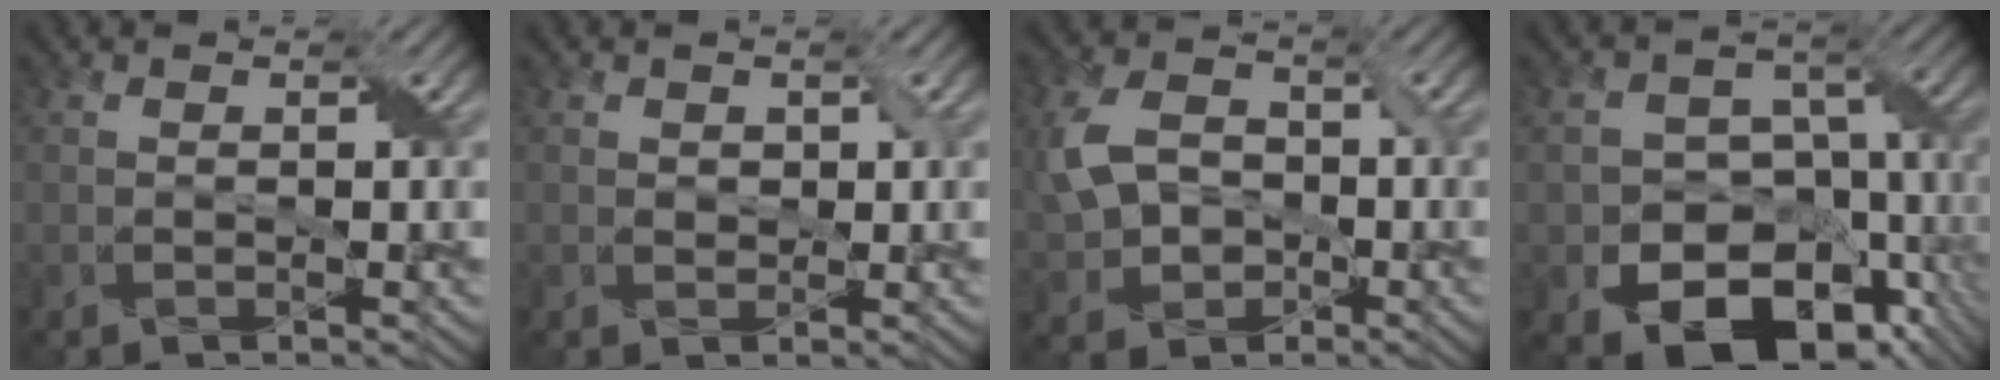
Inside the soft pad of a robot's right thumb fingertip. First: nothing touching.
{"total": 1.3, "force": [0.4, 1.1, 0.5], "torque": [-0.009, -0.004, 0.012]}
{"total": 6.8, "force": [-0.8, 5.4, 4.0], "torque": [-0.099, -0.001, -0.022]}
{"total": 16.7, "force": [-7.5, 12.0, 8.9], "torque": [-0.133, -0.027, -0.103]}